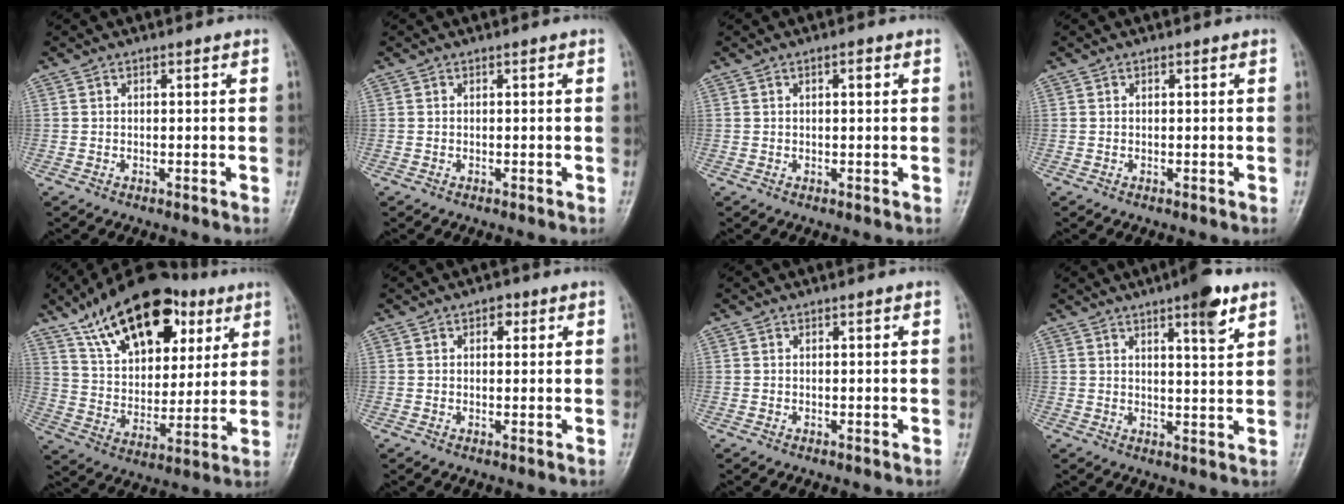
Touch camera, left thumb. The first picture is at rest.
{"total": 0.0}
{"total": 1.5, "force": [0.5, 0.5, 1.3], "torque": [-0.019, 0.002, 0.006]}
{"total": 0.0}
{"total": 23.4, "force": [12.8, 12.7, 14.9], "torque": [-0.212, -0.023, 0.218]}
{"total": 2.1, "force": [0.9, 1.4, 1.3], "torque": [-0.006, 0.001, 0.008]}
{"total": 0.0}
{"total": 7.0, "force": [4.2, 1.3, 5.4], "torque": [-0.071, -0.022, 0.058]}